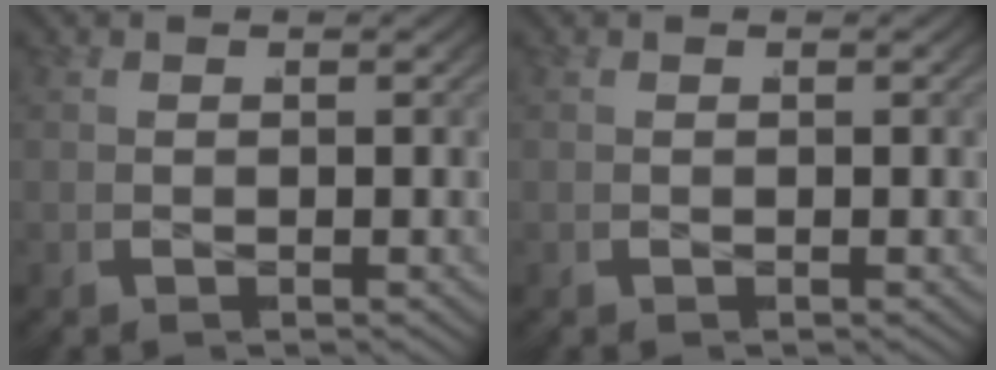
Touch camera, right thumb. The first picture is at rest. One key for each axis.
{"total": 0.0}